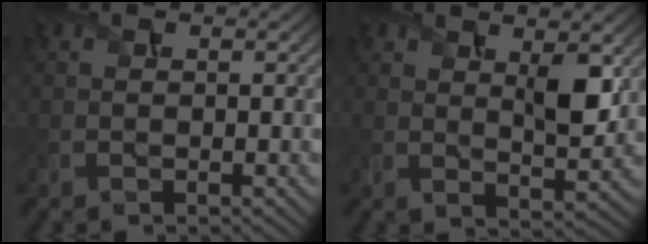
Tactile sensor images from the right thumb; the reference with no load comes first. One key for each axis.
{"total": 5.1, "fx": 2.2, "fy": 1.9, "fz": 4.2, "tx": -0.071, "ty": -0.008, "tz": 0.041}